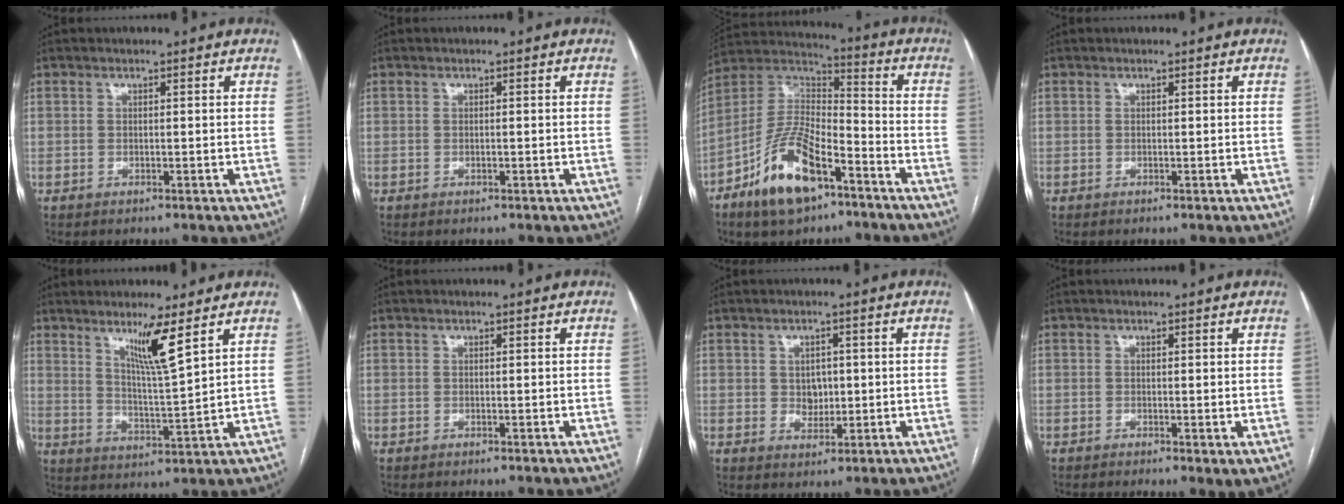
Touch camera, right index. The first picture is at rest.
{"total": 0.0}
{"total": 14.6, "force": [-8.3, 5.3, 10.7], "torque": [-0.217, 0.005, -0.152]}
{"total": 0.0}
{"total": 7.3, "force": [4.4, -0.7, 5.7], "torque": [-0.100, -0.018, 0.079]}
{"total": 0.0}
{"total": 3.4, "force": [0.6, 2.5, 2.2], "torque": [-0.034, -0.001, 0.020]}
{"total": 2.0, "force": [-0.4, 0.5, 1.9], "torque": [-0.029, -0.008, -0.005]}